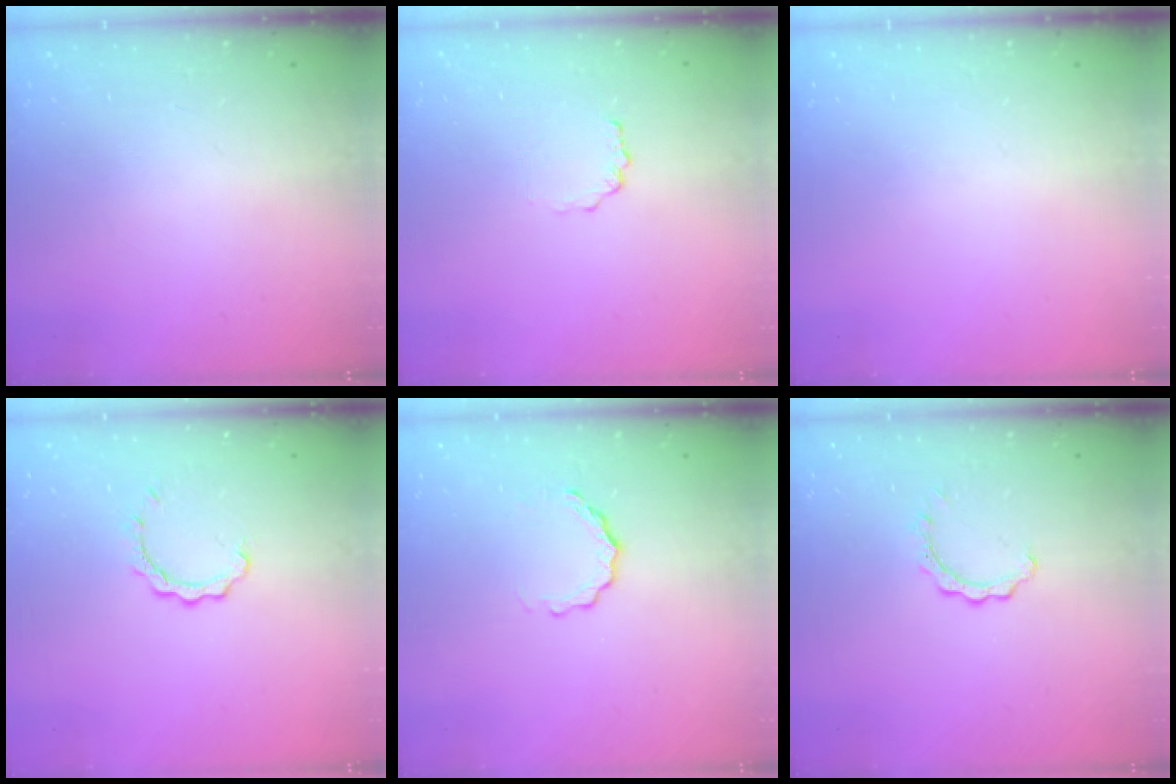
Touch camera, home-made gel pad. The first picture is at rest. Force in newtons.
{"total": 1.0, "press": 1.0, "slide": 0.2}
{"total": 0.0}
{"total": 2.7, "press": 2.6, "slide": 0.2}
{"total": 6.6, "press": 6.6, "slide": 0.6}
{"total": 2.2, "press": 2.1, "slide": 0.3}